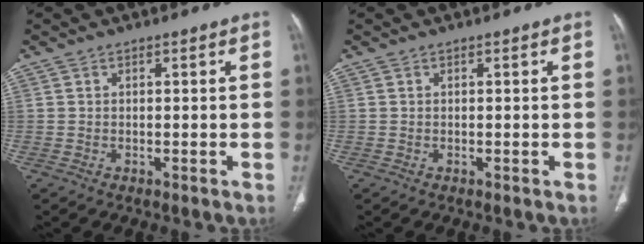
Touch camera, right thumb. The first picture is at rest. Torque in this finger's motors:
{"motor_torque": [0.02, 0.02, -0.03, -0.03, 0.00]}